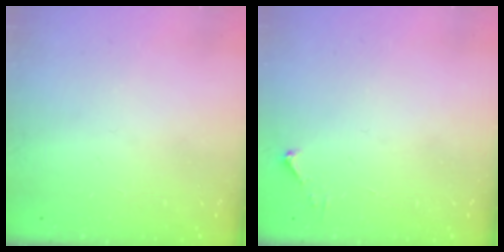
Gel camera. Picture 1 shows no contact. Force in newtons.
{"total": 2.5, "press": 2.5, "slide": 0.3}